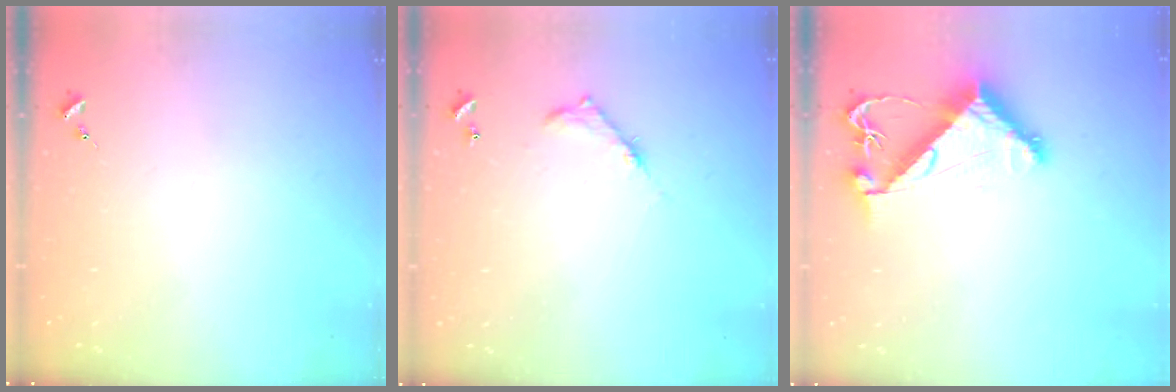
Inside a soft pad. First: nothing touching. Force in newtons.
{"total": 7.1, "press": 7.1, "slide": 0.5}
{"total": 8.0, "press": 8.0, "slide": 0.7}